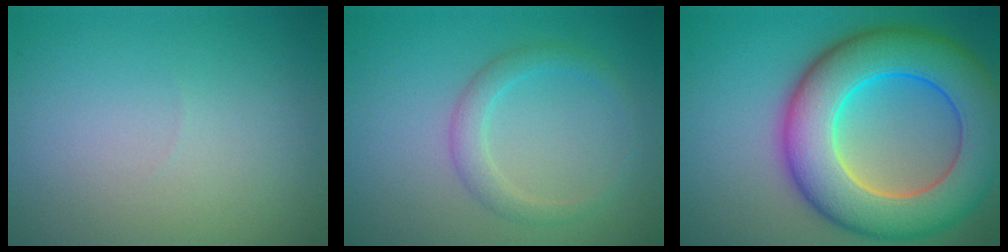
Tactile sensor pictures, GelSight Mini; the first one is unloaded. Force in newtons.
{"total": 2.1, "press": 2.1, "slide": 0.0}
{"total": 12.0, "press": 12.0, "slide": 0.6}